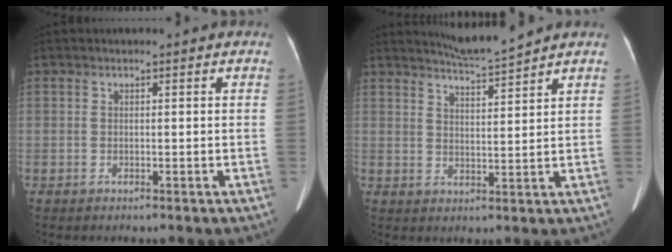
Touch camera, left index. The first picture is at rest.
{"total": 5.1, "force": [4.8, -1.3, 1.0], "torque": [-0.026, -0.013, 0.086]}